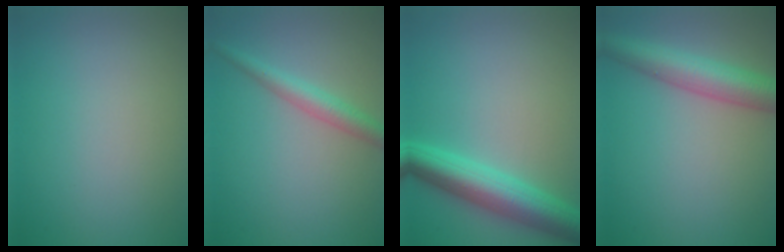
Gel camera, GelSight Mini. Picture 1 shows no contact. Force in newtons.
{"total": 2.6, "press": 2.6, "slide": 0.0}
{"total": 6.2, "press": 6.2, "slide": 0.1}
{"total": 5.4, "press": 5.3, "slide": 0.2}